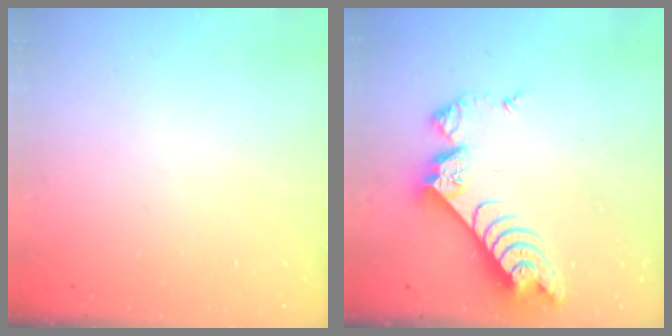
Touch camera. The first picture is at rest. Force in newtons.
{"total": 10.1, "press": 10.0, "slide": 1.0}